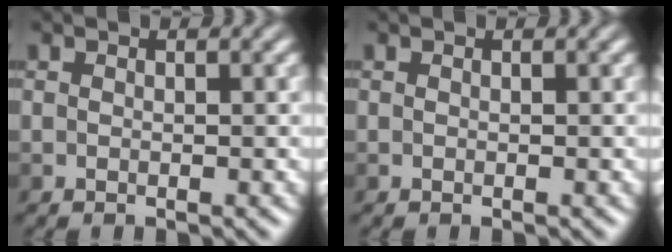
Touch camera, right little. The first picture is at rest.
{"total": 0.0}